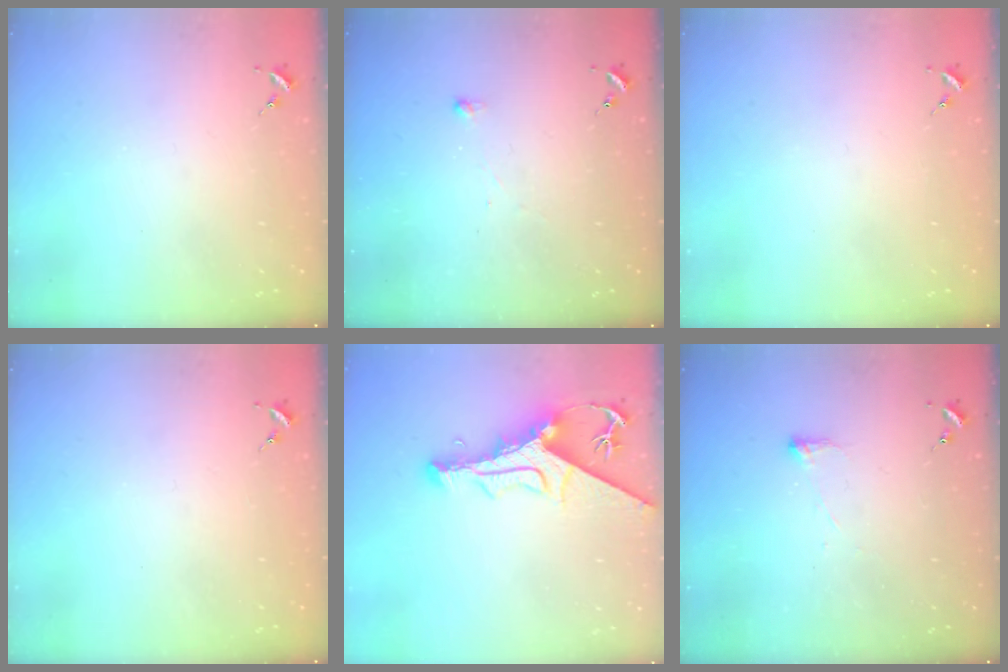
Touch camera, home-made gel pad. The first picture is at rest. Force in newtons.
{"total": 3.1, "press": 3.1, "slide": 0.3}
{"total": 0.0}
{"total": 0.0}
{"total": 11.3, "press": 11.2, "slide": 1.1}
{"total": 2.8, "press": 2.7, "slide": 0.7}